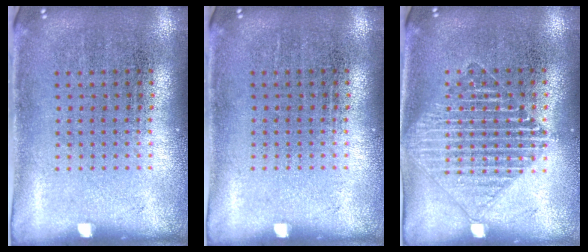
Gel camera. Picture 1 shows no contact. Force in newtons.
{"total": 0.0}
{"total": 1.5, "press": 1.5, "slide": 0.2}